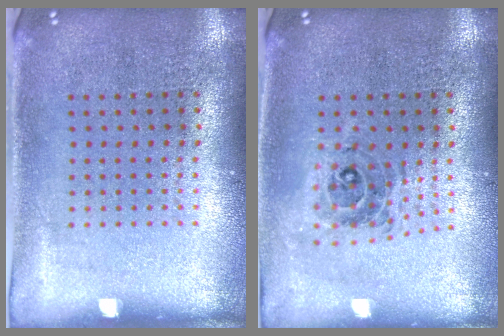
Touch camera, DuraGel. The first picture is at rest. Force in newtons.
{"total": 0.7, "press": 0.7, "slide": 0.1}